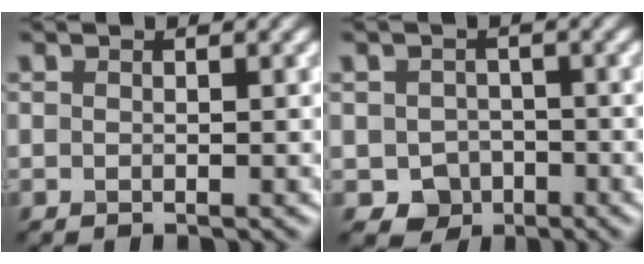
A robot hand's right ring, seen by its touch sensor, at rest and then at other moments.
{"total": 3.0, "force": [-1.1, 2.6, 1.0], "torque": [-0.010, -0.005, -0.019]}